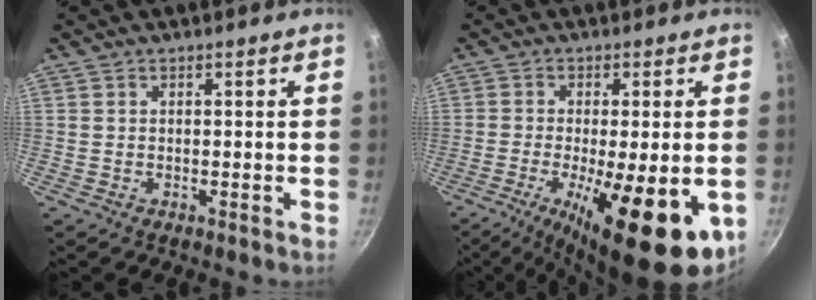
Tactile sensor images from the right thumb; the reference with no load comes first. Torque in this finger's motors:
{"motor_torque": [0.90, 2.06, 0.36, -0.15, 0.13]}